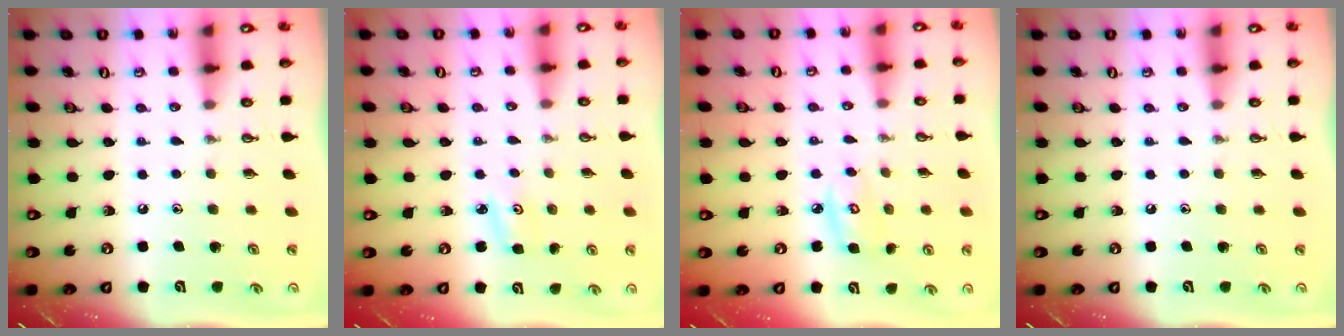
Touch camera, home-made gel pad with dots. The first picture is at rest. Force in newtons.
{"total": 3.5, "press": 3.4, "slide": 0.4}
{"total": 4.6, "press": 4.5, "slide": 0.3}
{"total": 0.0}